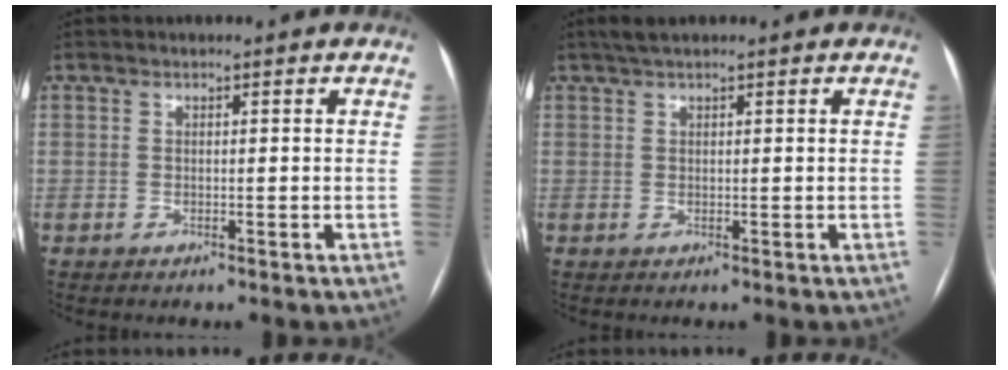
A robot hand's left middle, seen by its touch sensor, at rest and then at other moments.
{"total": 2.1, "force": [1.7, 0.2, 1.3], "torque": [-0.025, 0.017, 0.031]}